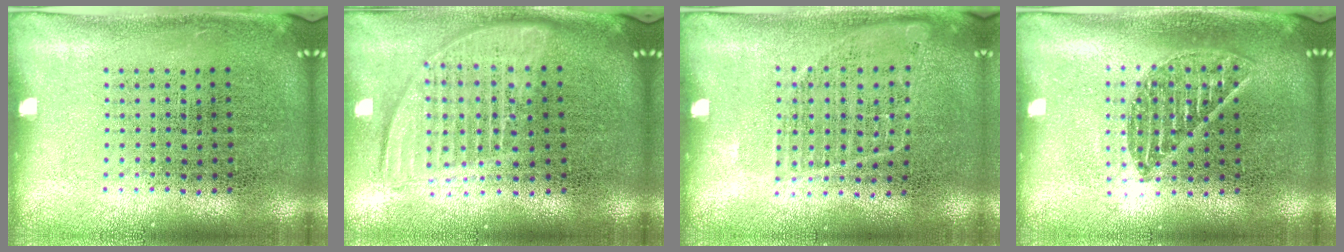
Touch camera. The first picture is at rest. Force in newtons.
{"total": 1.8, "press": 1.6, "slide": 1.0}
{"total": 0.9, "press": 0.9, "slide": 0.2}
{"total": 1.1, "press": 1.0, "slide": 0.4}